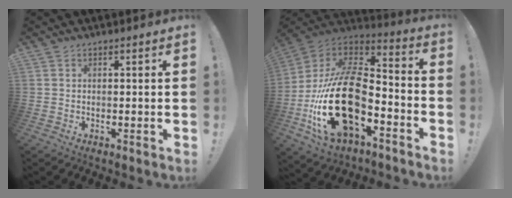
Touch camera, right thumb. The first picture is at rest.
{"total": 27.4, "force": [-7.0, 15.3, 21.6], "torque": [-0.431, 0.024, -0.107]}